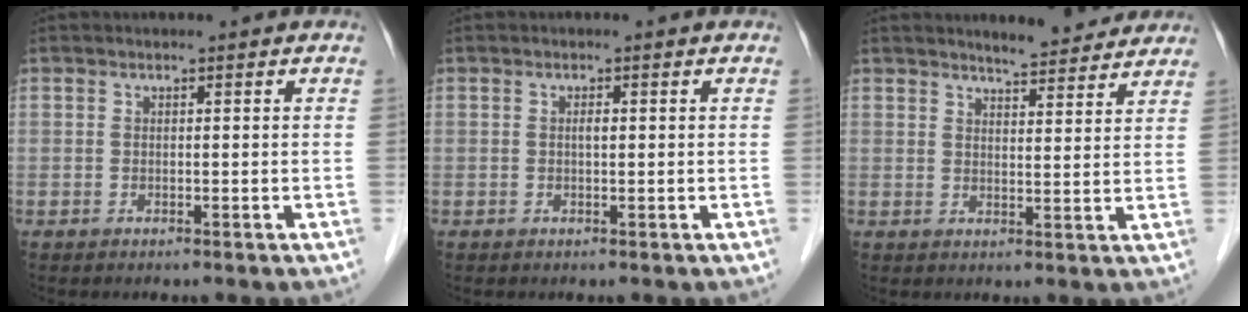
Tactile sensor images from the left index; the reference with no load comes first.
{"total": 0.8, "force": [0.1, 0.2, 0.8], "torque": [-0.014, 0.000, 0.001]}
{"total": 6.7, "force": [6.3, 1.0, 2.3], "torque": [-0.035, -0.003, 0.077]}